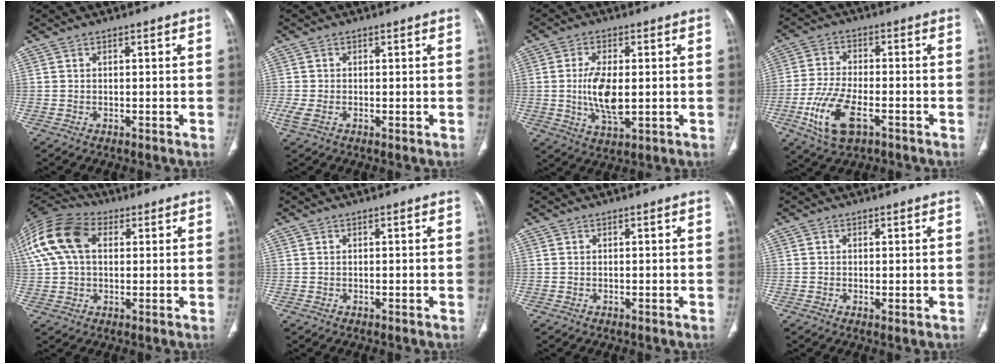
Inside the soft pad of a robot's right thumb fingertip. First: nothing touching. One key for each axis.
{"total": 2.4, "fx": -0.6, "fy": 1.4, "fz": 1.9, "tx": -0.057, "ty": 0.000, "tz": -0.012}
{"total": 9.0, "fx": -0.1, "fy": 4.1, "fz": 8.0, "tx": -0.156, "ty": -0.012, "tz": 0.002}
{"total": 11.3, "fx": -4.7, "fy": 5.3, "fz": 8.8, "tx": -0.187, "ty": 0.009, "tz": -0.082}
{"total": 16.6, "fx": 4.5, "fy": 11.0, "fz": 11.6, "tx": -0.253, "ty": 0.030, "tz": 0.076}
{"total": 0.0}
{"total": 0.0}
{"total": 0.9, "fx": -0.2, "fy": 0.3, "fz": 0.9, "tx": -0.019, "ty": -0.004, "tz": -0.003}